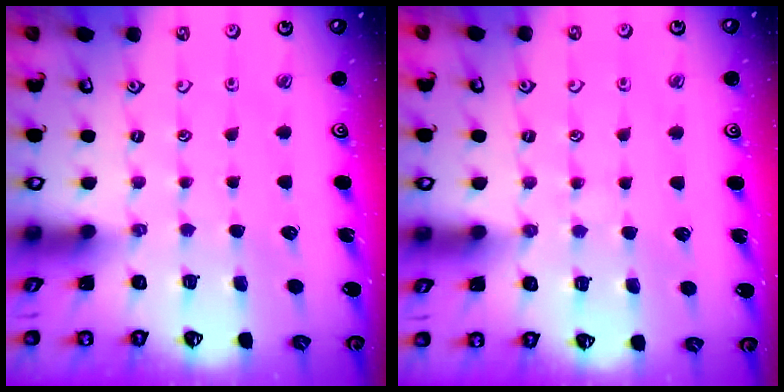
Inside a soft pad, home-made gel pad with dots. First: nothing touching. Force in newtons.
{"total": 4.7, "press": 4.7, "slide": 0.5}